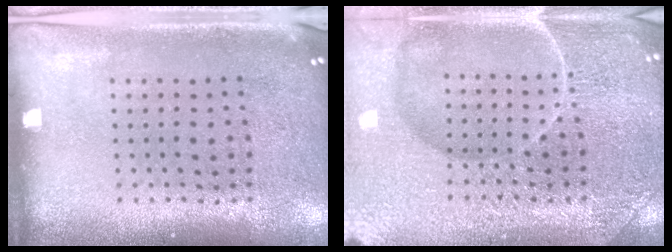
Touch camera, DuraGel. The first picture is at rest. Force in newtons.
{"total": 5.2, "press": 5.1, "slide": 0.6}